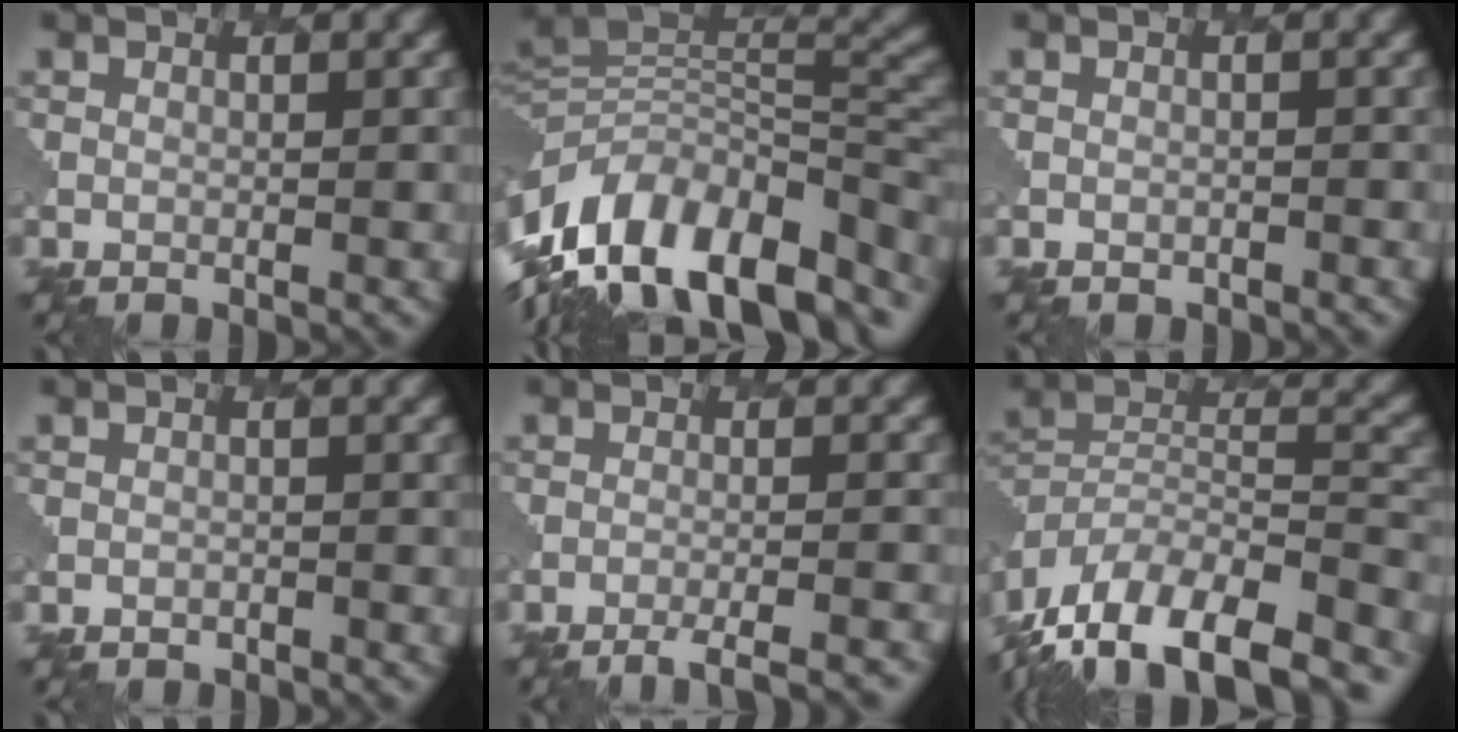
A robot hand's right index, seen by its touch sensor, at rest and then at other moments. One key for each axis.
{"total": 14.5, "fx": -5.5, "fy": 8.0, "fz": 10.9, "tx": -0.190, "ty": 0.012, "tz": -0.105}
{"total": 1.2, "fx": -0.9, "fy": 0.8, "fz": 0.0, "tx": 0.001, "ty": 0.001, "tz": -0.009}
{"total": 1.1, "fx": -1.0, "fy": 0.6, "fz": -0.3, "tx": 0.006, "ty": -0.001, "tz": -0.011}
{"total": 5.4, "fx": -4.7, "fy": 1.0, "fz": 2.6, "tx": -0.028, "ty": 0.003, "tz": -0.067}
{"total": 17.5, "fx": -13.5, "fy": 7.3, "fz": 8.4, "tx": -0.164, "ty": -0.004, "tz": -0.207}